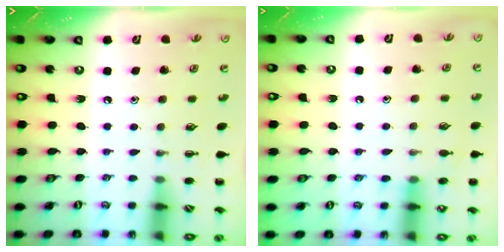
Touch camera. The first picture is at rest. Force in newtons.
{"total": 8.2, "press": 7.8, "slide": 2.5}